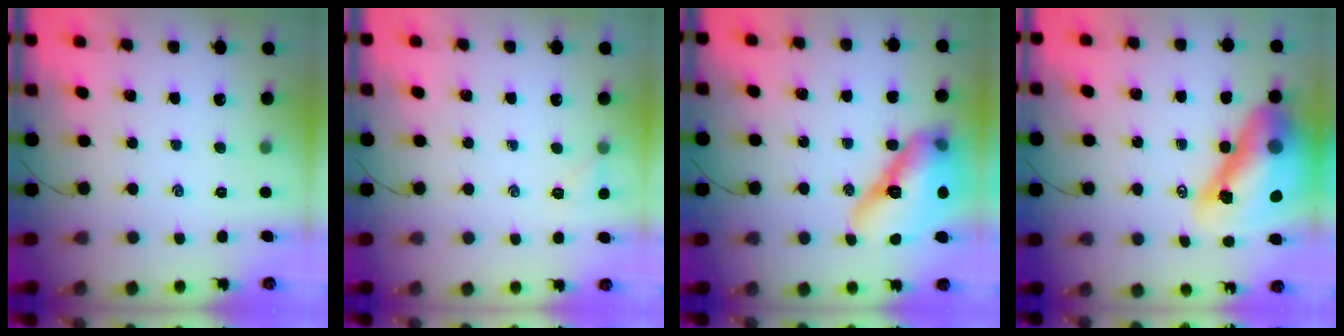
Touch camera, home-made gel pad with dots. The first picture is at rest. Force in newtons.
{"total": 5.2, "press": 5.0, "slide": 1.2}
{"total": 19.7, "press": 18.9, "slide": 5.7}
{"total": 22.8, "press": 22.0, "slide": 6.2}